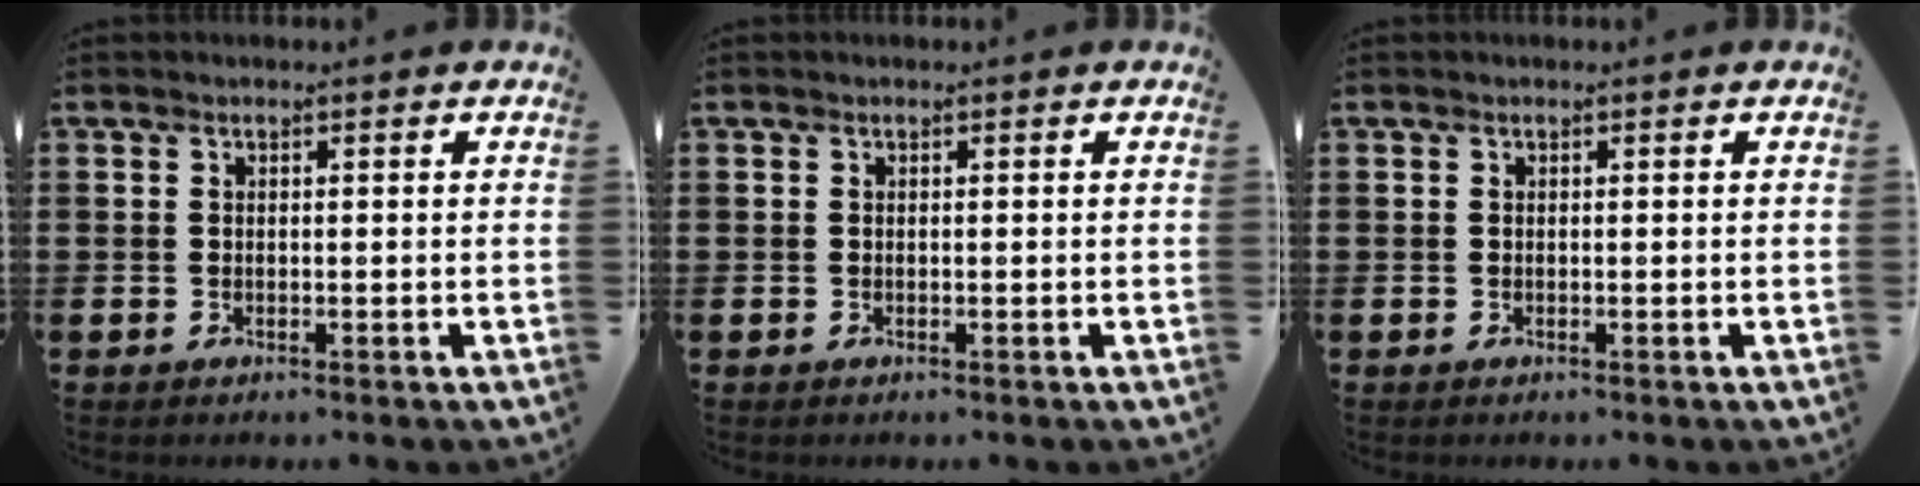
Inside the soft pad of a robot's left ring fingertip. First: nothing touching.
{"total": 0.0}
{"total": 0.0}